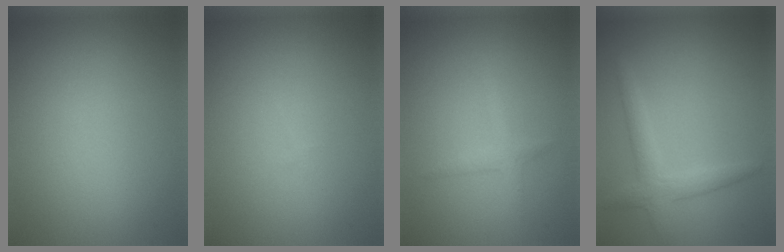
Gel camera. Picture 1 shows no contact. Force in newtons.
{"total": 0.0}
{"total": 0.7, "press": 0.6, "slide": 0.1}
{"total": 2.7, "press": 2.7, "slide": 0.1}